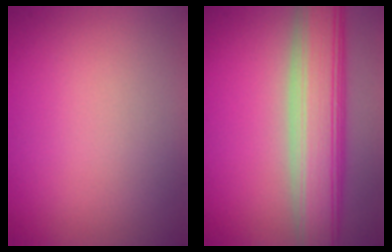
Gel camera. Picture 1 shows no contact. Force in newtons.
{"total": 8.7, "press": 8.7, "slide": 0.6}